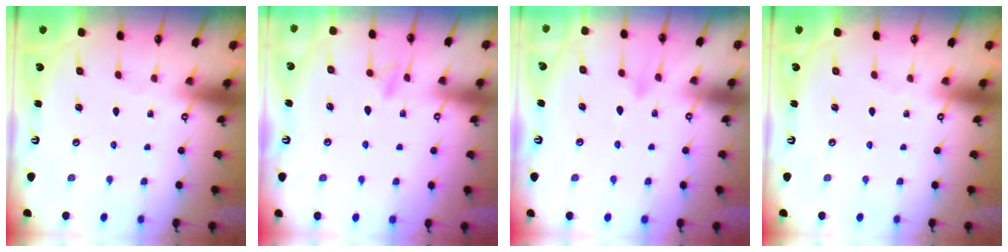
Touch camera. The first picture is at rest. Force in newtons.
{"total": 7.3, "press": 7.2, "slide": 0.7}
{"total": 7.4, "press": 7.4, "slide": 0.6}
{"total": 0.0}